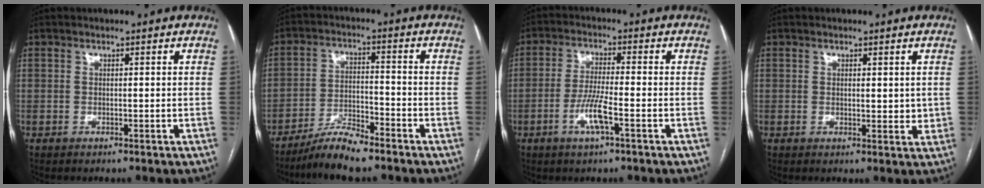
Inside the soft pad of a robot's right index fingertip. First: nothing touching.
{"total": 7.4, "force": [-6.2, 1.0, 4.0], "torque": [-0.075, -0.013, -0.115]}
{"total": 5.9, "force": [-2.5, 0.4, 5.4], "torque": [-0.108, -0.005, -0.048]}
{"total": 2.7, "force": [0.6, 1.1, 2.4], "torque": [-0.035, -0.008, 0.009]}